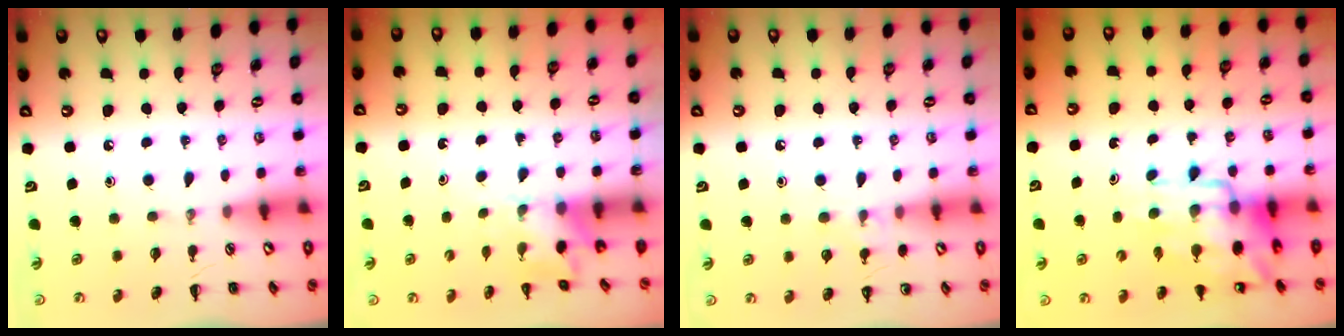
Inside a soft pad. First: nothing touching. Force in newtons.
{"total": 2.5, "press": 2.5, "slide": 0.5}
{"total": 7.8, "press": 7.4, "slide": 2.3}
{"total": 15.0, "press": 14.4, "slide": 4.2}